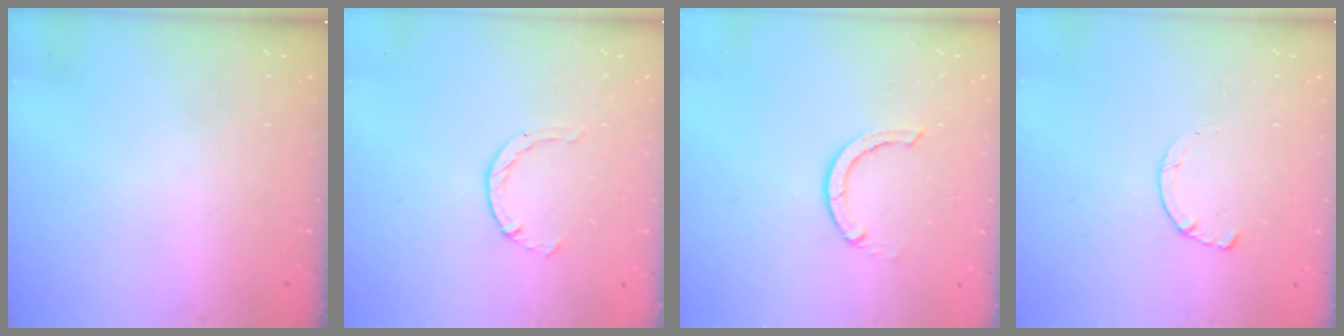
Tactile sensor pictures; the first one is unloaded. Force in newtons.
{"total": 2.1, "press": 2.1, "slide": 0.3}
{"total": 3.7, "press": 3.7, "slide": 0.3}
{"total": 1.8, "press": 1.7, "slide": 0.3}